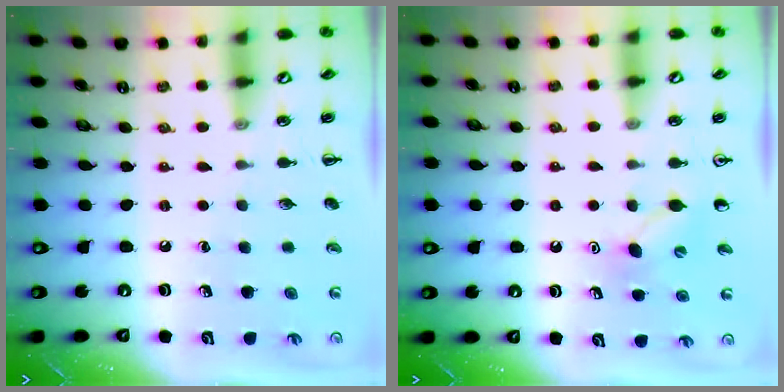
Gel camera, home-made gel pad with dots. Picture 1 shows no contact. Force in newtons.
{"total": 4.1, "press": 4.0, "slide": 1.1}